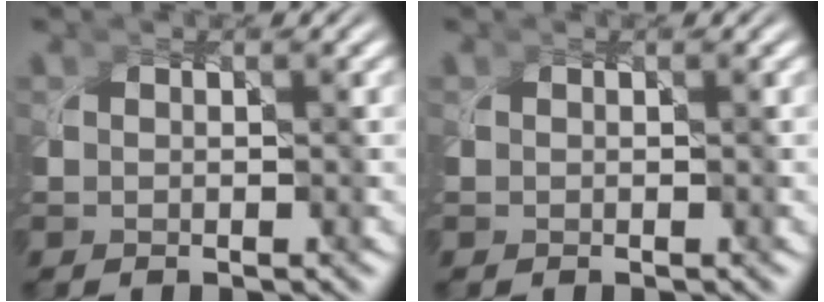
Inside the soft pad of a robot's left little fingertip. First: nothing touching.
{"total": 0.0}